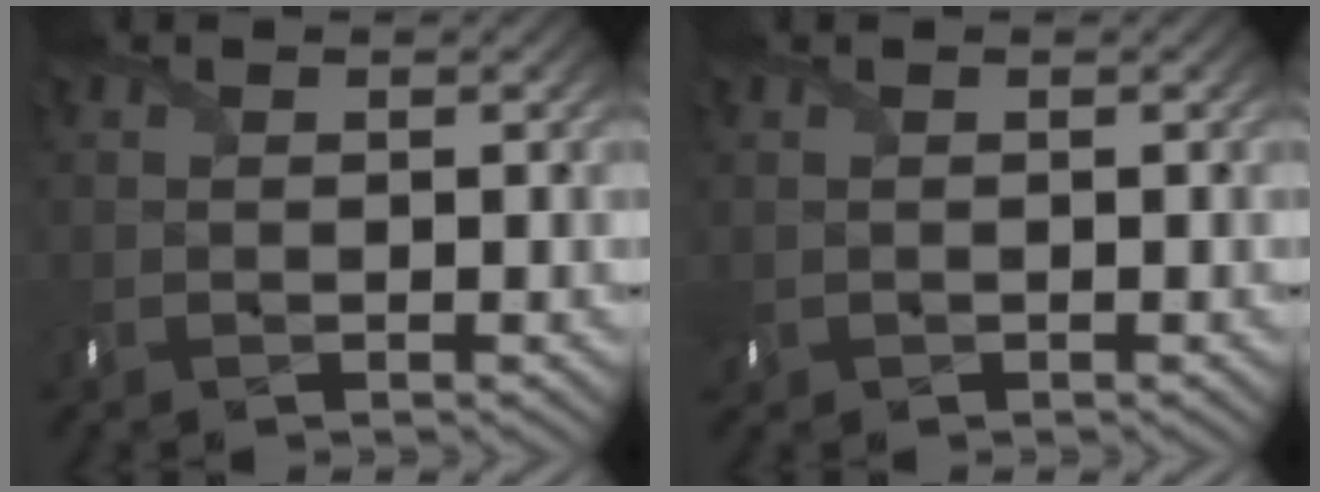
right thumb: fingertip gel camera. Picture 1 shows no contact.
{"total": 0.7, "force": [0.1, 0.6, 0.3], "torque": [-0.012, 0.000, 0.001]}